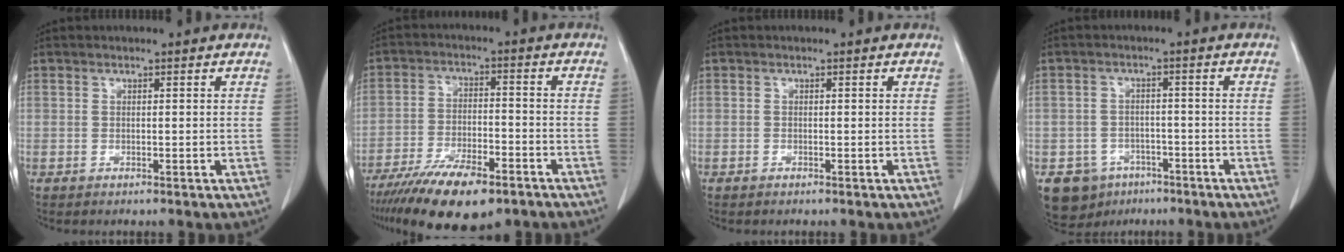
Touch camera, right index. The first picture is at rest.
{"total": 14.3, "force": [-10.1, 4.2, 9.2], "torque": [-0.165, -0.021, -0.170]}
{"total": 0.0}
{"total": 7.0, "force": [-4.0, 5.6, 1.2], "torque": [-0.024, 0.009, -0.053]}